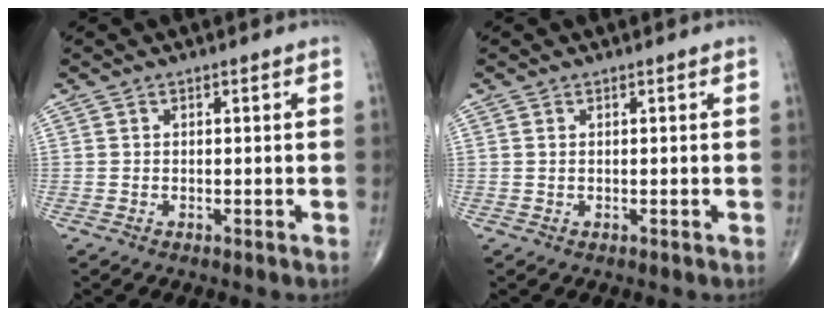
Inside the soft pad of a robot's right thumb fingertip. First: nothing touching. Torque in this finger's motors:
{"motor_torque": [-0.18, 0.05, -0.21, 0.02, 0.03]}